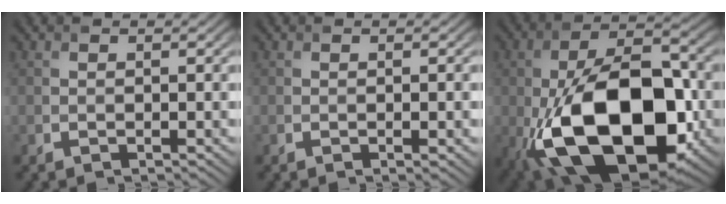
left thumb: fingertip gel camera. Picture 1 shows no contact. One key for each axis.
{"total": 1.1, "fx": -0.2, "fy": 0.2, "fz": 1.0, "tx": -0.015, "ty": 0.001, "tz": -0.003}
{"total": 19.5, "fx": -5.7, "fy": 10.8, "fz": 15.3, "tx": -0.286, "ty": -0.030, "tz": -0.092}